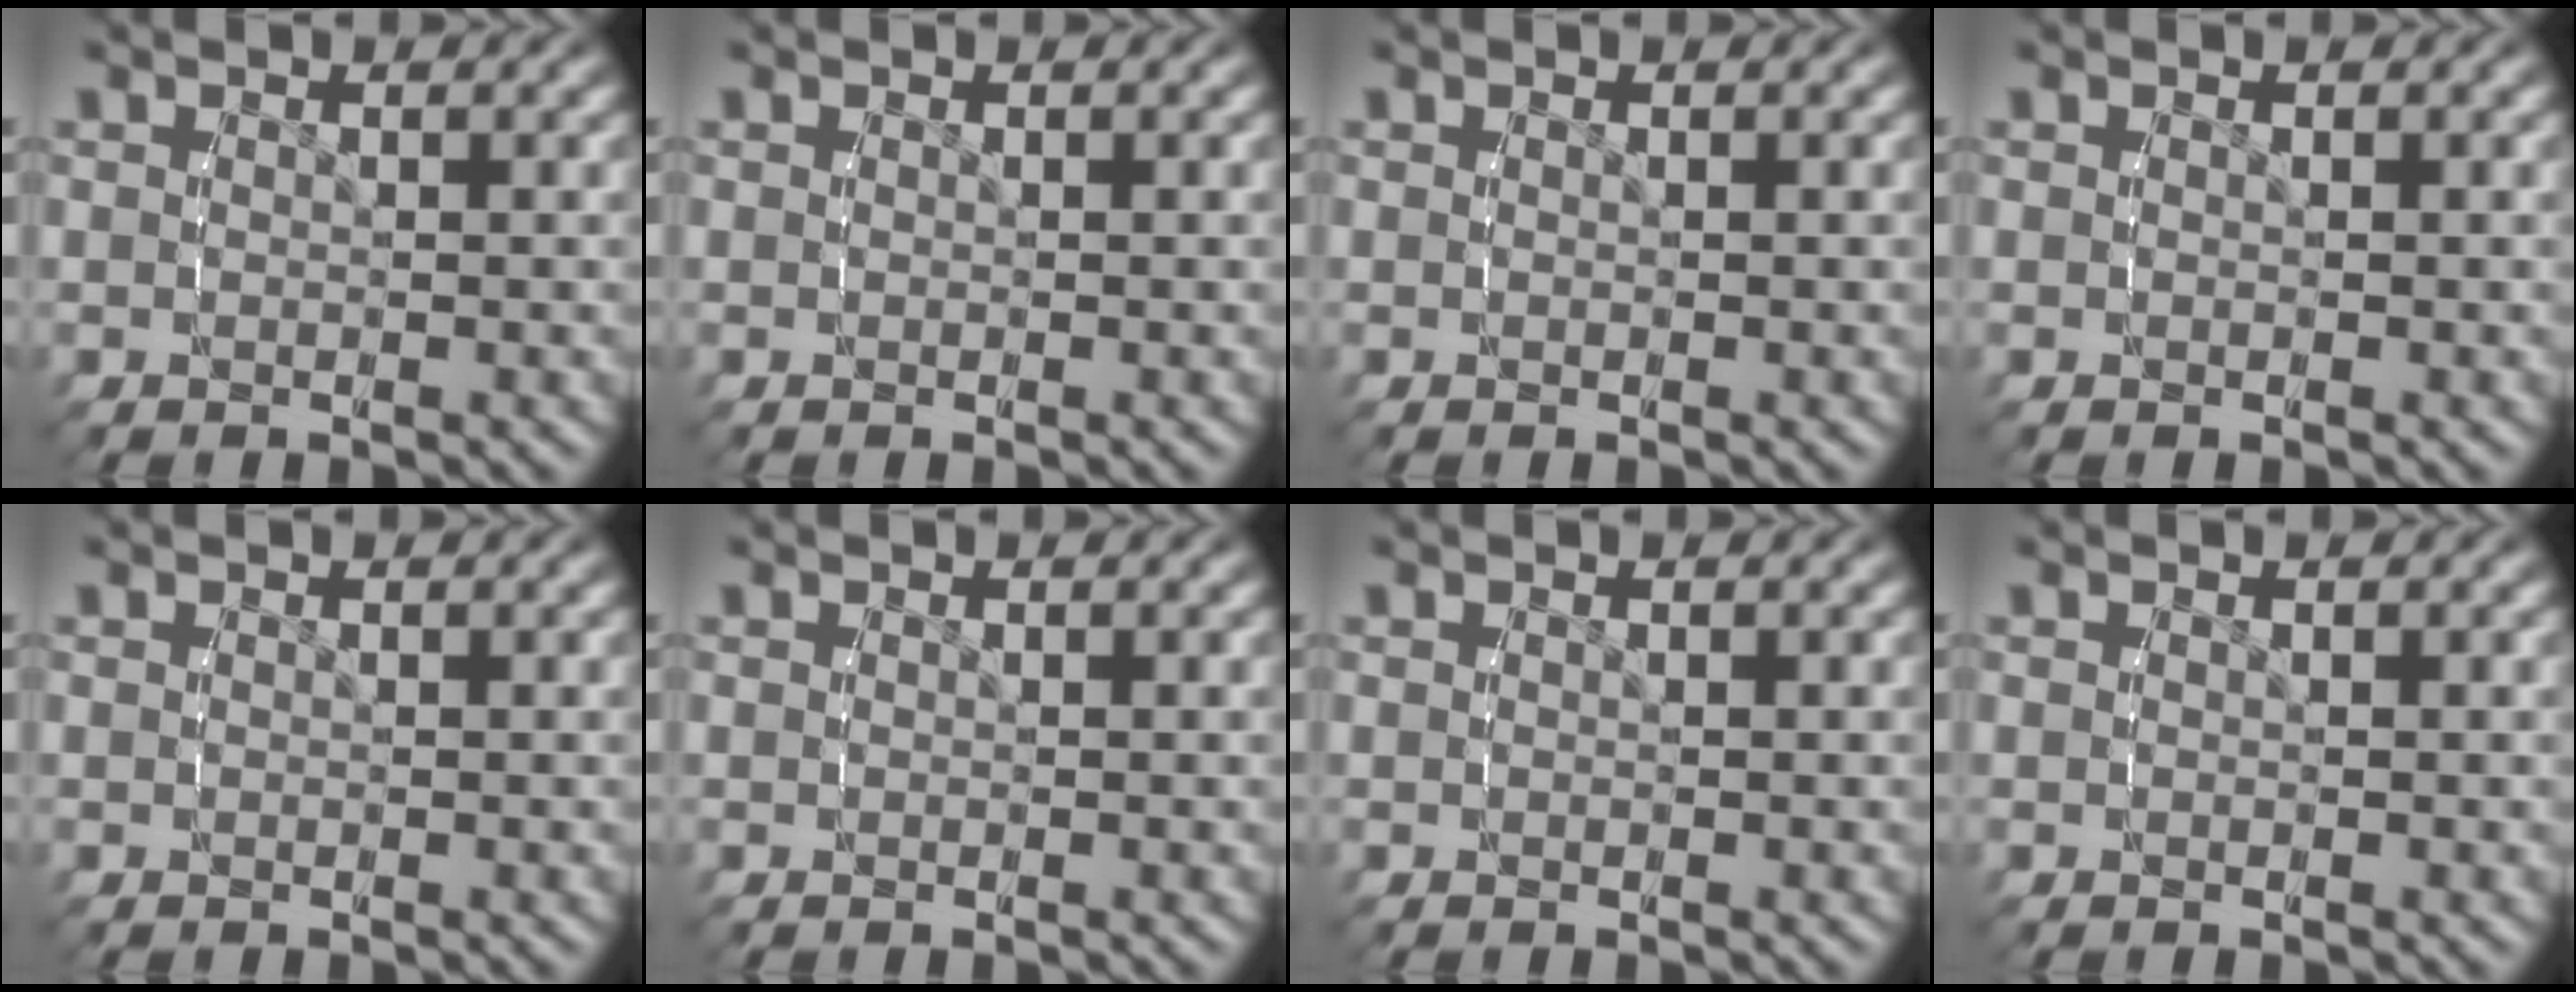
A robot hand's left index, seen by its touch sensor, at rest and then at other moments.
{"total": 0.0}
{"total": 0.0}
{"total": 0.0}
{"total": 0.0}
{"total": 0.0}
{"total": 0.0}
{"total": 0.0}